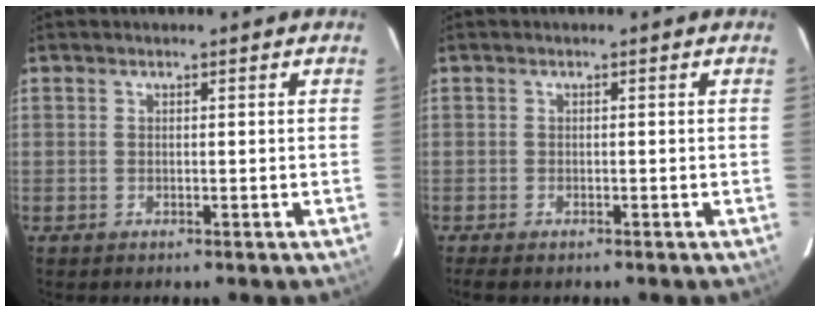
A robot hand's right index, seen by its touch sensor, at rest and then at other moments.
{"total": 2.7, "force": [-2.1, 1.0, 1.4], "torque": [-0.034, -0.009, -0.037]}